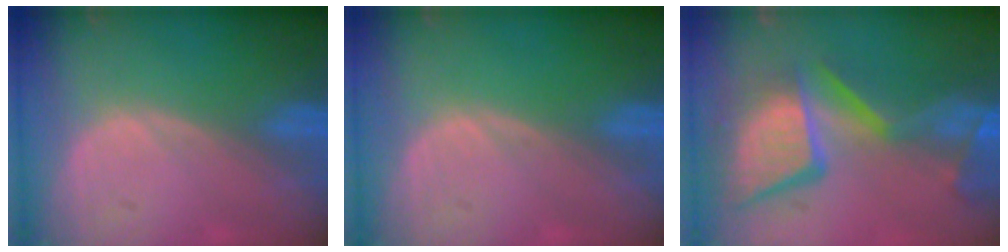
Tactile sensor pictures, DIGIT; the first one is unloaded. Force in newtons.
{"total": 0.0}
{"total": 13.9, "press": 11.3, "slide": 8.1}